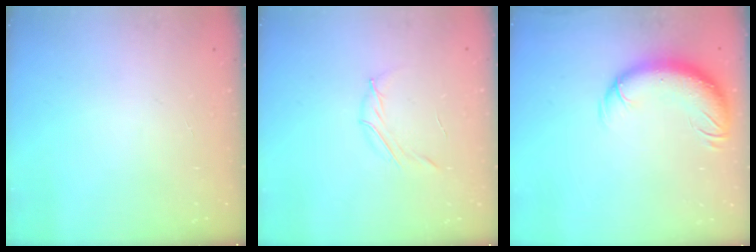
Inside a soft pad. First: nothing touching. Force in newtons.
{"total": 4.0, "press": 3.9, "slide": 1.0}
{"total": 11.8, "press": 11.5, "slide": 2.8}